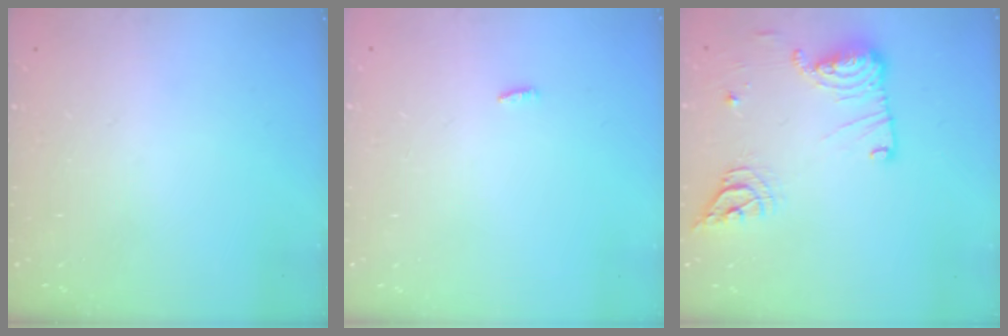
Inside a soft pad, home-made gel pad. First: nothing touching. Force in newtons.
{"total": 6.6, "press": 2.7, "slide": 6.1}
{"total": 15.8, "press": 15.0, "slide": 4.9}